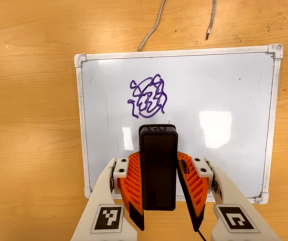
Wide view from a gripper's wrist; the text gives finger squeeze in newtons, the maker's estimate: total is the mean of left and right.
{"total": 5.2, "left": 4.0, "right": 6.3}